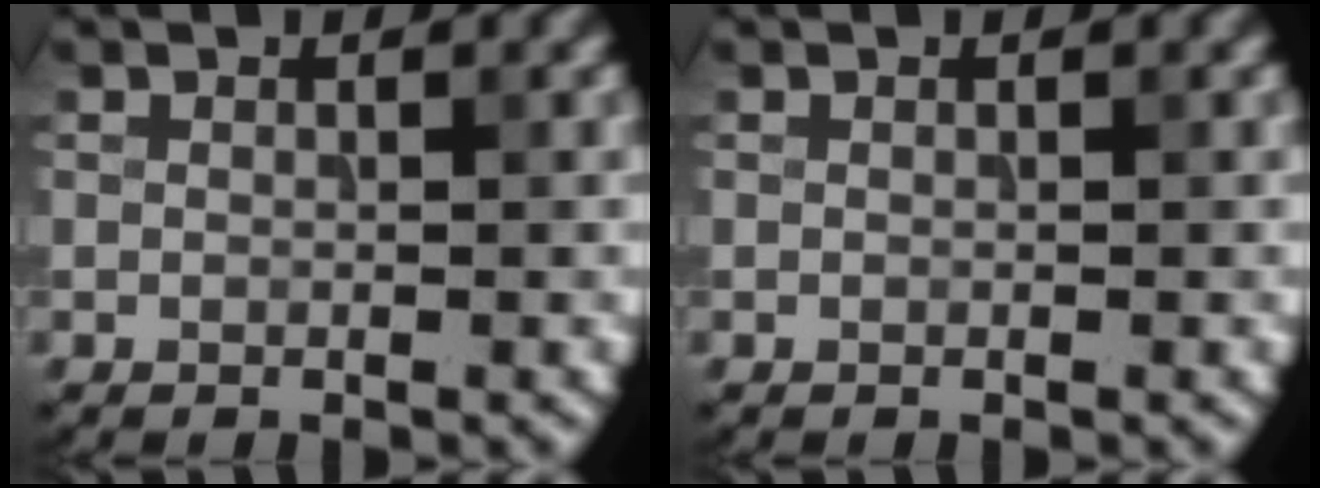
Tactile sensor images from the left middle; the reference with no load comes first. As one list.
[{"total": 0.0}]